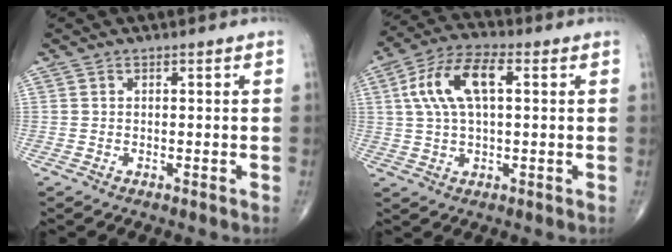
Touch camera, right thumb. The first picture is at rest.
{"total": 11.5, "force": [2.5, 5.3, 9.9], "torque": [-0.201, 0.025, 0.043]}